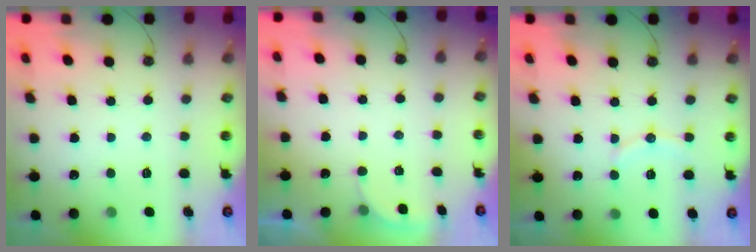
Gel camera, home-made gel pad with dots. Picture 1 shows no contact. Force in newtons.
{"total": 2.1, "press": 2.1, "slide": 0.6}
{"total": 6.7, "press": 6.4, "slide": 1.9}